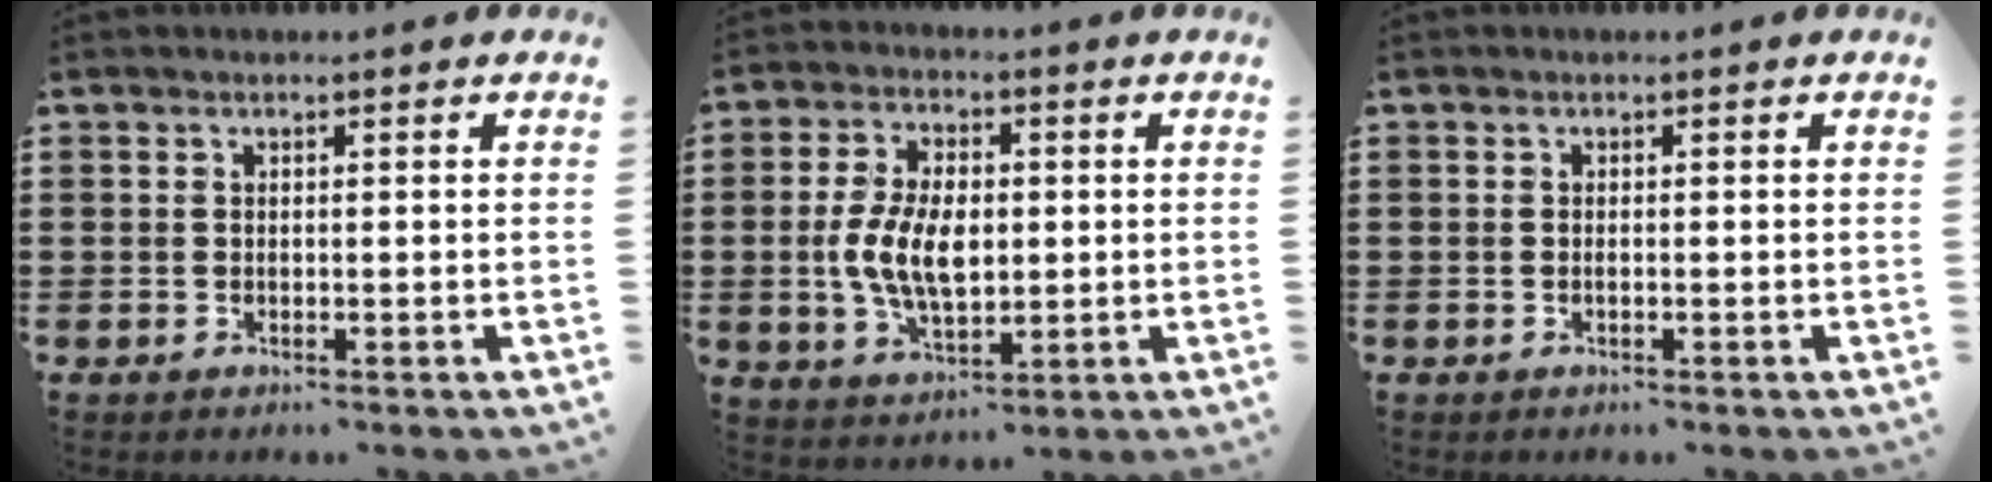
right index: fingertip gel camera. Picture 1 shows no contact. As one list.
[{"total": 8.5, "force": [-0.4, 4.8, 7.0], "torque": [-0.157, 0.004, -0.011]}, {"total": 0.0}]